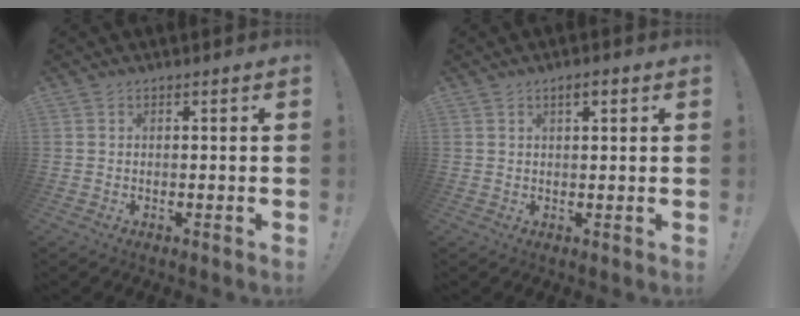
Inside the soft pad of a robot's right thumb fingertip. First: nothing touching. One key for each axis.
{"total": 2.4, "fx": 1.3, "fy": 0.6, "fz": 2.0, "tx": -0.034, "ty": 0.000, "tz": 0.019}